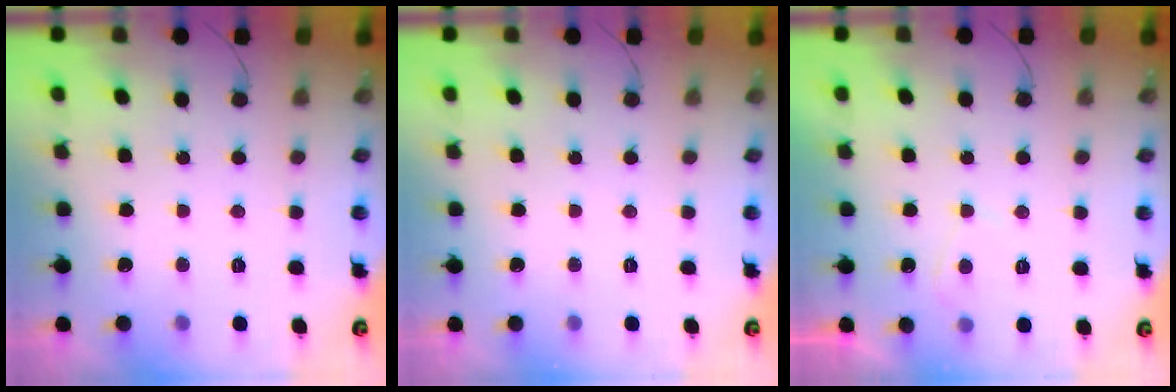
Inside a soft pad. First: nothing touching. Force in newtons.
{"total": 0.0}
{"total": 1.4, "press": 1.2, "slide": 0.6}